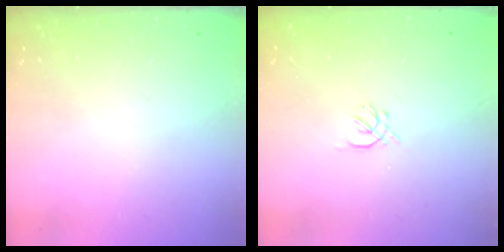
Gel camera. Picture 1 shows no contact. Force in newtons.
{"total": 1.0, "press": 0.9, "slide": 0.4}